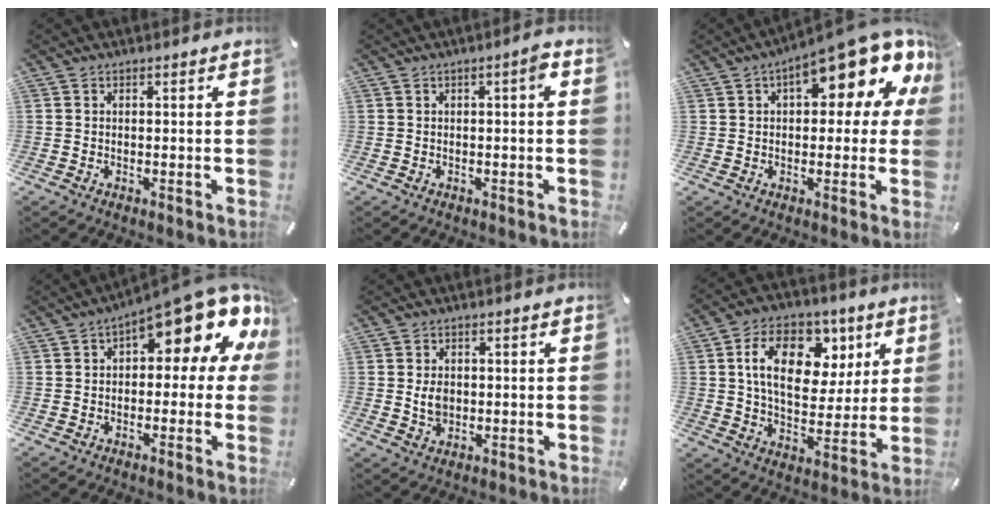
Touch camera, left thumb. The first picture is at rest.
{"total": 2.7, "force": [0.4, 0.5, 2.6], "torque": [-0.041, 0.004, 0.003]}
{"total": 15.7, "force": [7.6, 6.0, 12.4], "torque": [-0.163, -0.044, 0.122]}
{"total": 14.5, "force": [8.0, 5.0, 11.0], "torque": [-0.149, -0.065, 0.129]}
{"total": 4.0, "force": [0.2, 3.2, 2.4], "torque": [-0.038, -0.004, 0.000]}
{"total": 17.3, "force": [6.1, 11.5, 11.4], "torque": [-0.180, -0.003, 0.108]}